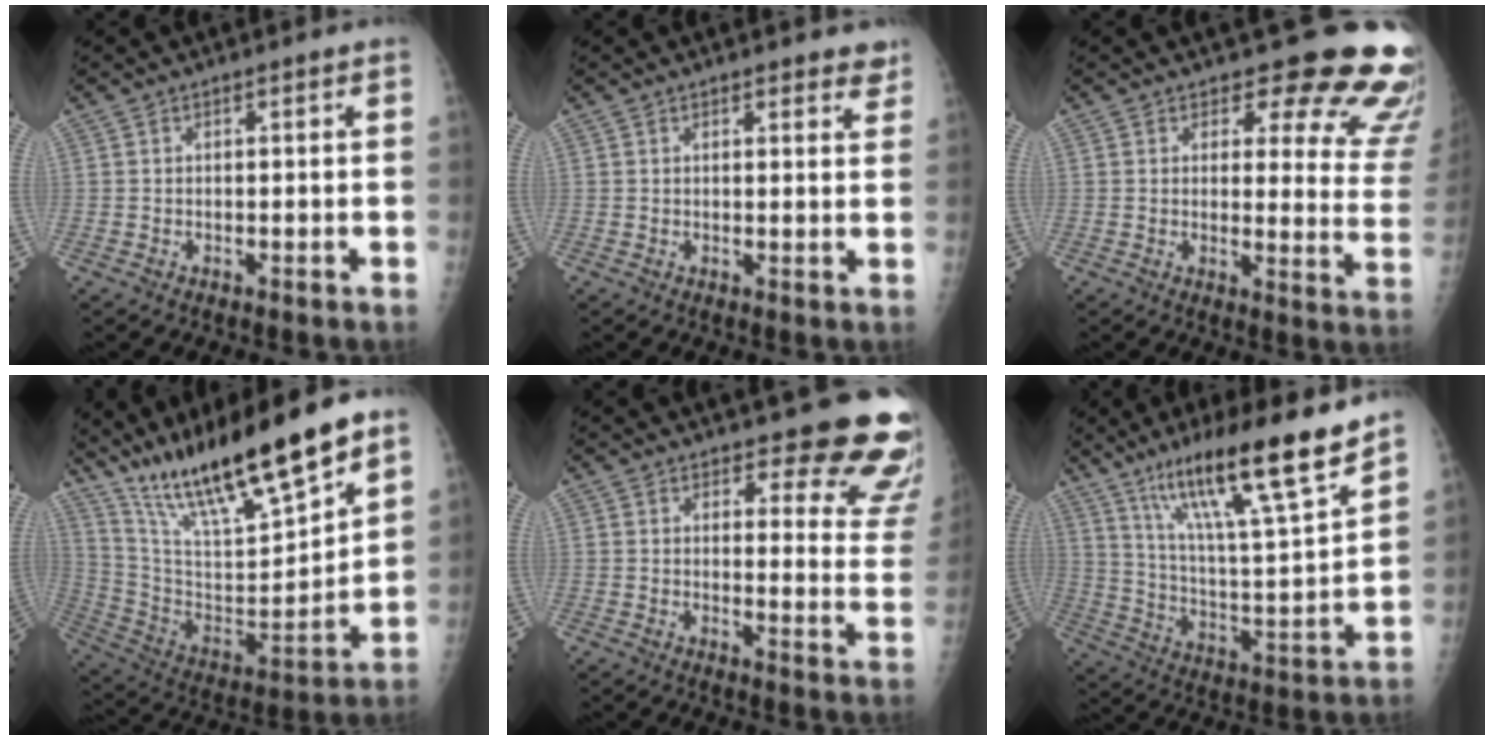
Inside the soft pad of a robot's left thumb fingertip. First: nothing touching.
{"total": 3.6, "force": [2.9, 1.4, 1.5], "torque": [0.010, -0.012, 0.028]}
{"total": 16.7, "force": [13.8, 6.1, 7.1], "torque": [-0.025, -0.112, 0.135]}
{"total": 24.9, "force": [18.0, 4.7, 16.5], "torque": [-0.266, -0.070, 0.328]}
{"total": 15.4, "force": [13.0, 4.6, 7.1], "torque": [-0.031, -0.100, 0.131]}
{"total": 21.2, "force": [14.8, 2.2, 15.1], "torque": [-0.229, -0.068, 0.255]}